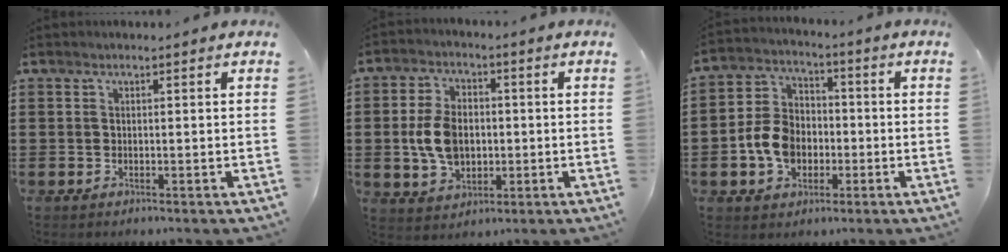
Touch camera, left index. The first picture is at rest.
{"total": 7.9, "force": [-0.4, 5.4, 5.8], "torque": [-0.138, 0.009, -0.012]}
{"total": 8.1, "force": [-2.1, 6.4, 4.6], "torque": [-0.115, 0.016, -0.041]}